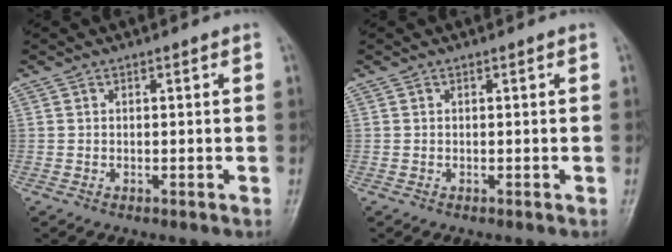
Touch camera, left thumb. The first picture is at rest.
{"total": 0.0}